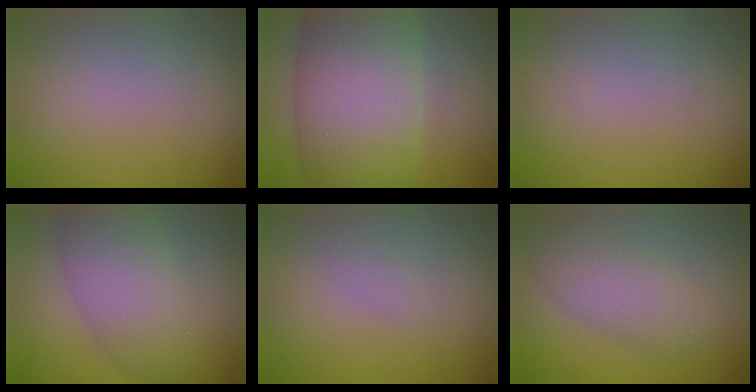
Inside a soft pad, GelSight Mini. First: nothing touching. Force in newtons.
{"total": 11.9, "press": 11.9, "slide": 0.6}
{"total": 0.0}
{"total": 6.1, "press": 6.1, "slide": 0.1}
{"total": 0.8, "press": 0.8, "slide": 0.0}
{"total": 4.3, "press": 4.3, "slide": 0.1}